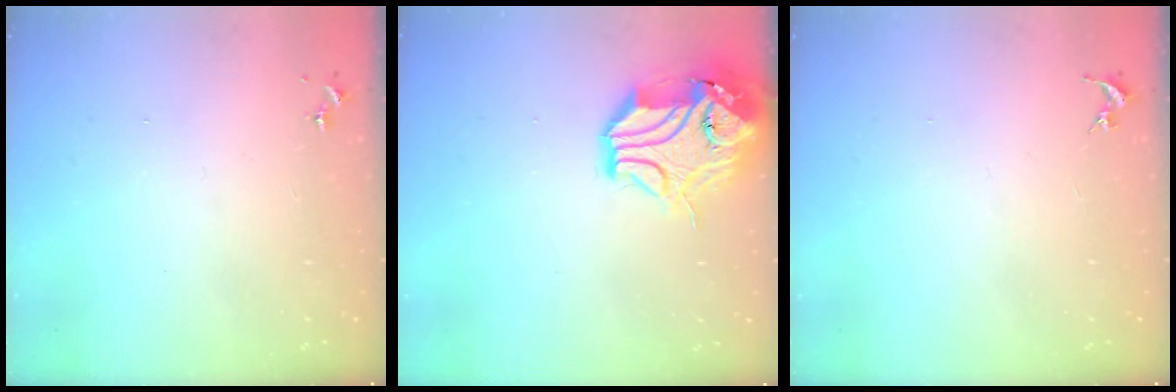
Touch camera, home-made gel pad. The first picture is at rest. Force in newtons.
{"total": 16.2, "press": 16.1, "slide": 2.2}
{"total": 0.0}